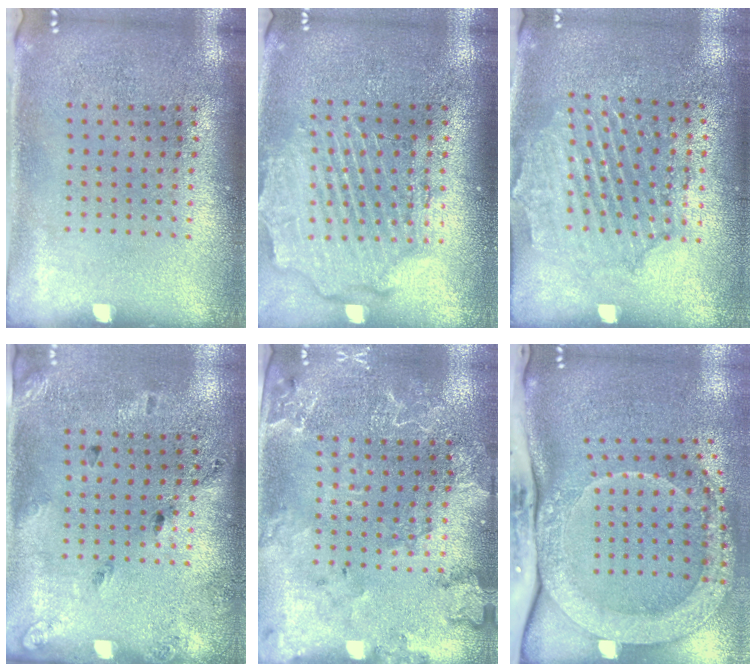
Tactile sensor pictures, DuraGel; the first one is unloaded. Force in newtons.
{"total": 2.5, "press": 2.2, "slide": 1.1}
{"total": 1.8, "press": 1.8, "slide": 0.3}
{"total": 1.8, "press": 1.1, "slide": 1.5}
{"total": 2.2, "press": 2.1, "slide": 0.5}
{"total": 2.7, "press": 2.2, "slide": 1.6}